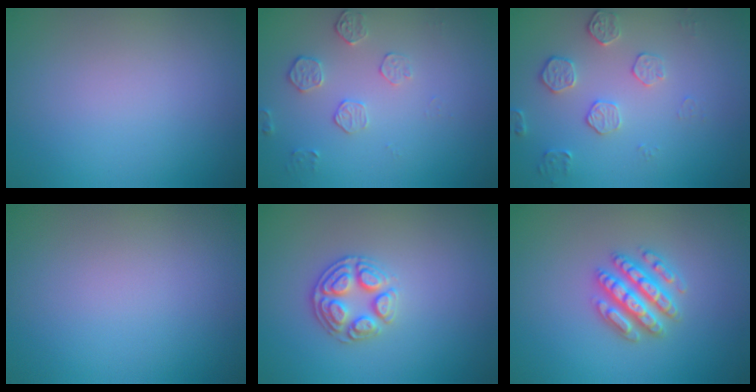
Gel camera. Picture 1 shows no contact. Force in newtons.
{"total": 1.8, "press": 1.2, "slide": 1.3}
{"total": 2.1, "press": 1.5, "slide": 1.4}
{"total": 0.0}
{"total": 2.9, "press": 2.8, "slide": 0.7}
{"total": 4.3, "press": 4.2, "slide": 0.7}